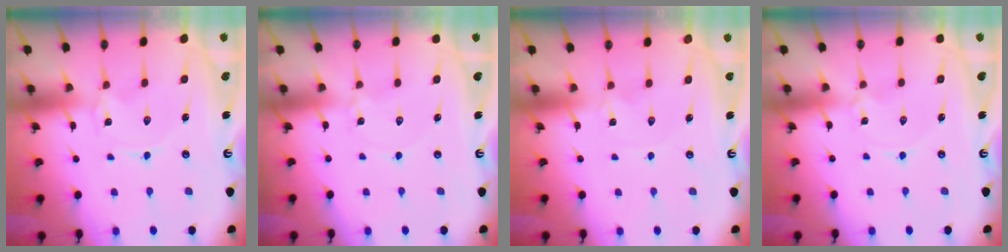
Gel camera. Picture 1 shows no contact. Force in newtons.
{"total": 1.6, "press": 1.6, "slide": 0.1}
{"total": 0.0}
{"total": 0.0}